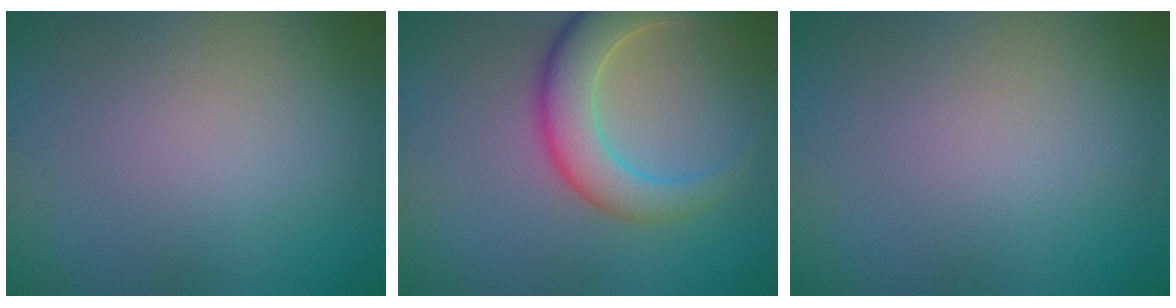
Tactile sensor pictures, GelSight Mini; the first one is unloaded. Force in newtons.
{"total": 7.2, "press": 7.2, "slide": 0.6}
{"total": 0.0}